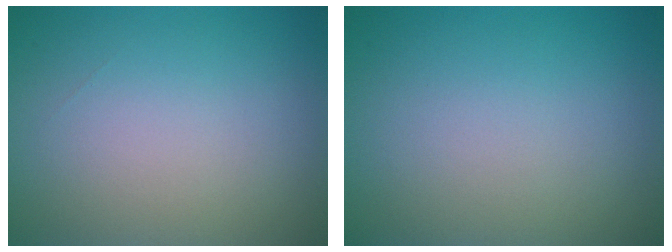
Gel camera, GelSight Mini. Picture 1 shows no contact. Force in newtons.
{"total": 0.0}